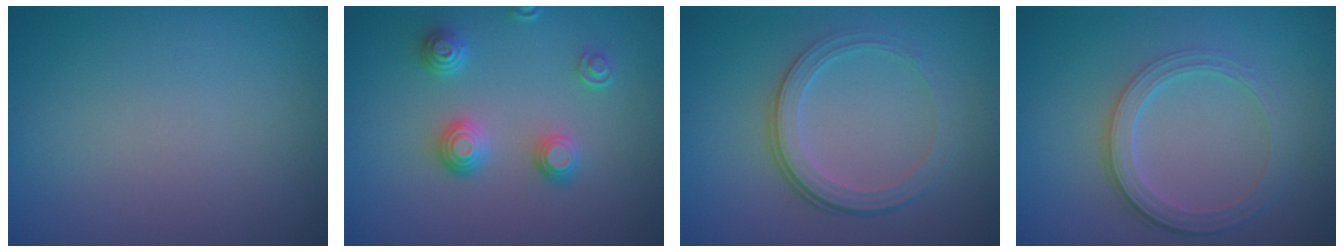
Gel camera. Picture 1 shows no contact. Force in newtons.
{"total": 3.2, "press": 2.8, "slide": 1.5}
{"total": 4.3, "press": 2.9, "slide": 3.2}
{"total": 4.0, "press": 2.9, "slide": 2.8}